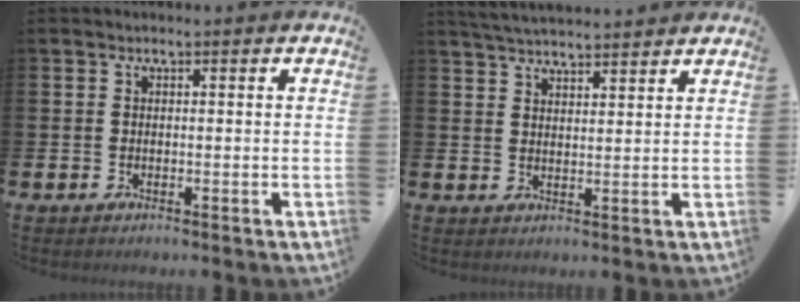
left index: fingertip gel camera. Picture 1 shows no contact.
{"total": 4.0, "force": [4.0, 0.2, 0.4], "torque": [-0.019, -0.019, 0.073]}